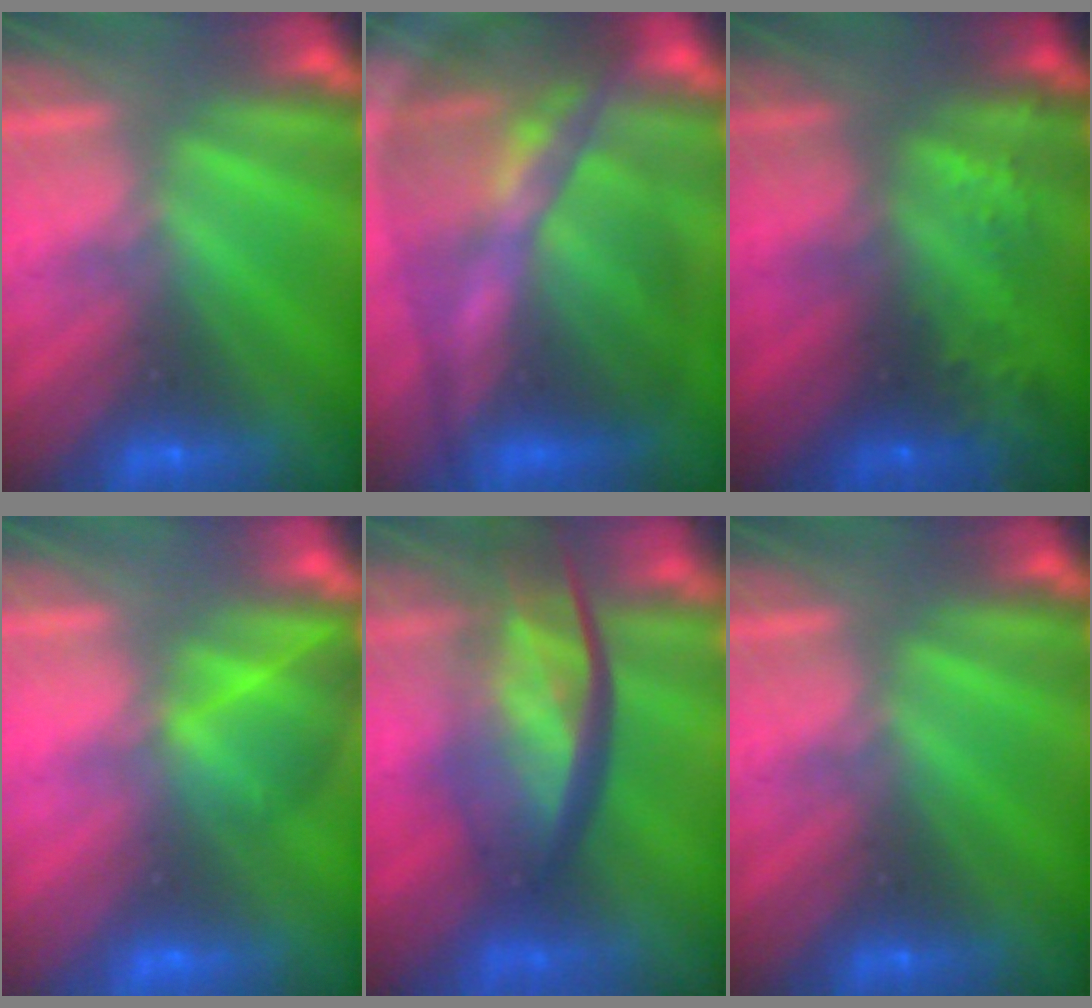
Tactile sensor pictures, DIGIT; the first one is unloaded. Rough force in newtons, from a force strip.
{"total": 9.0}
{"total": 7.3}
{"total": 2.9}
{"total": 9.6}
{"total": 0.0}